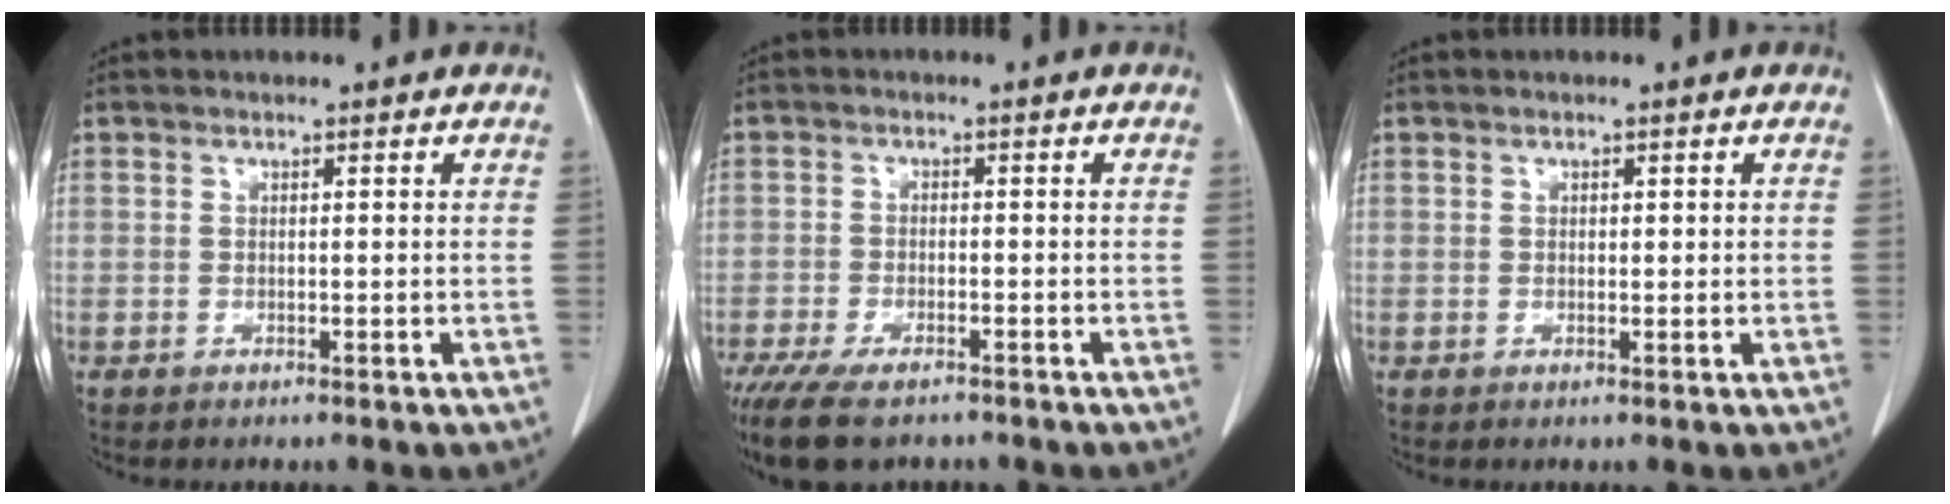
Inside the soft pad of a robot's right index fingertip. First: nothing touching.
{"total": 10.3, "force": [-7.6, 3.8, 5.8], "torque": [-0.106, -0.015, -0.121]}
{"total": 1.3, "force": [0.3, 0.7, 1.0], "torque": [-0.020, -0.001, 0.005]}